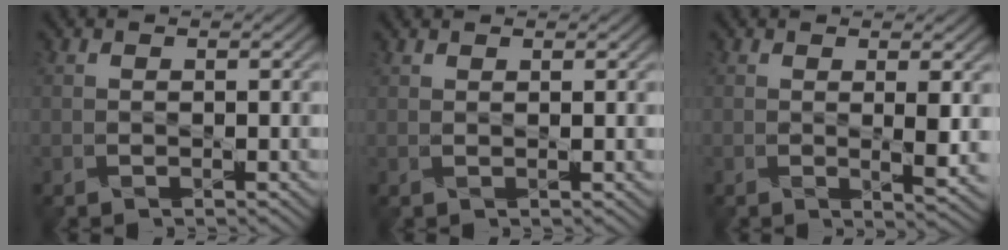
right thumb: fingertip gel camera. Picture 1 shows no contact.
{"total": 1.2, "force": [1.0, -0.5, 0.3], "torque": [-0.009, 0.006, 0.020]}
{"total": 3.1, "force": [0.5, 0.3, 3.0], "torque": [-0.052, -0.001, 0.013]}